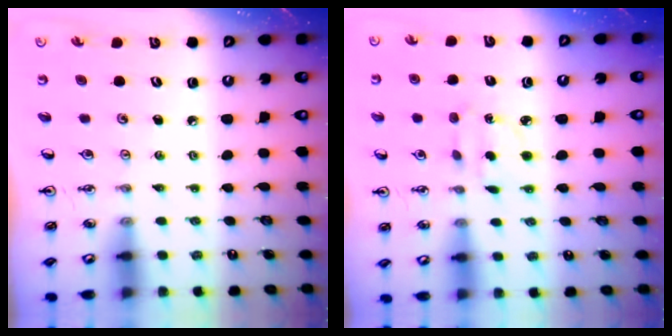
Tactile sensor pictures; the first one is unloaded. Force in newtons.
{"total": 4.2, "press": 4.2, "slide": 0.6}